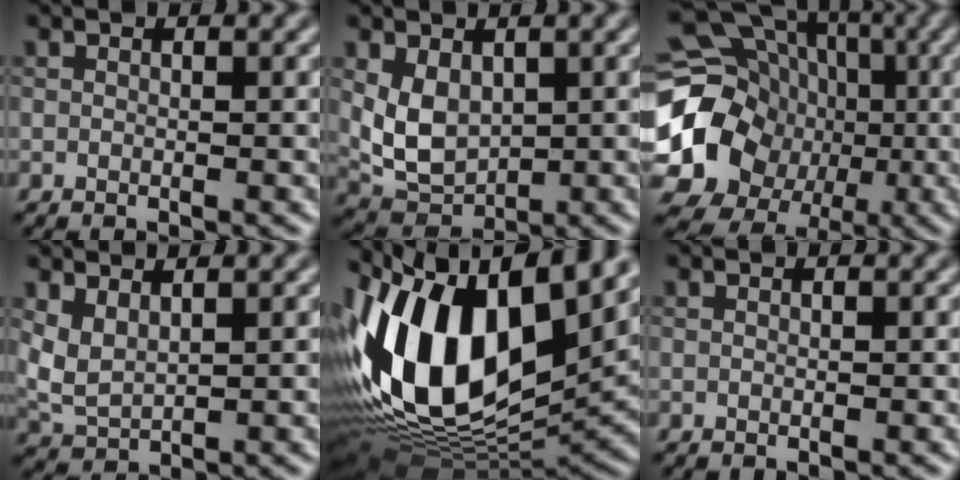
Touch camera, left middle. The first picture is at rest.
{"total": 4.1, "force": [0.8, 3.0, 2.8], "torque": [-0.061, -0.007, 0.023]}
{"total": 18.8, "force": [-2.5, 16.6, 8.4], "torque": [-0.165, -0.015, -0.064]}
{"total": 2.7, "force": [1.3, 1.4, 1.9], "torque": [-0.049, -0.001, 0.030]}
{"total": 15.8, "force": [3.8, 8.5, 12.7], "torque": [-0.244, -0.003, 0.057]}
{"total": 0.0}